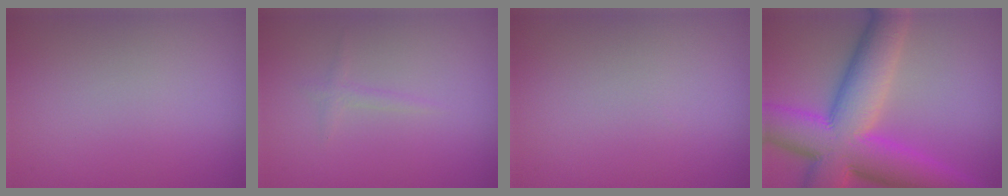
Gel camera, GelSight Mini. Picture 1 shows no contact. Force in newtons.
{"total": 0.8, "press": 0.8, "slide": 0.0}
{"total": 0.0}
{"total": 12.7, "press": 12.7, "slide": 0.4}